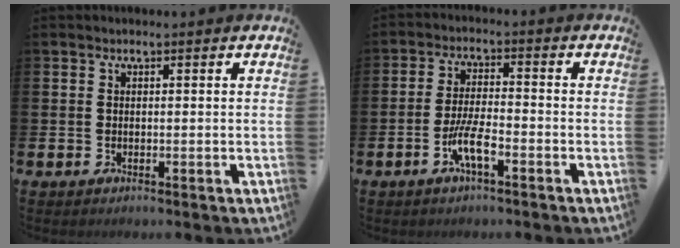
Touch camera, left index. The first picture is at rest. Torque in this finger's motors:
{"motor_torque": [0.42, 0.12, 0.17, 0.21]}